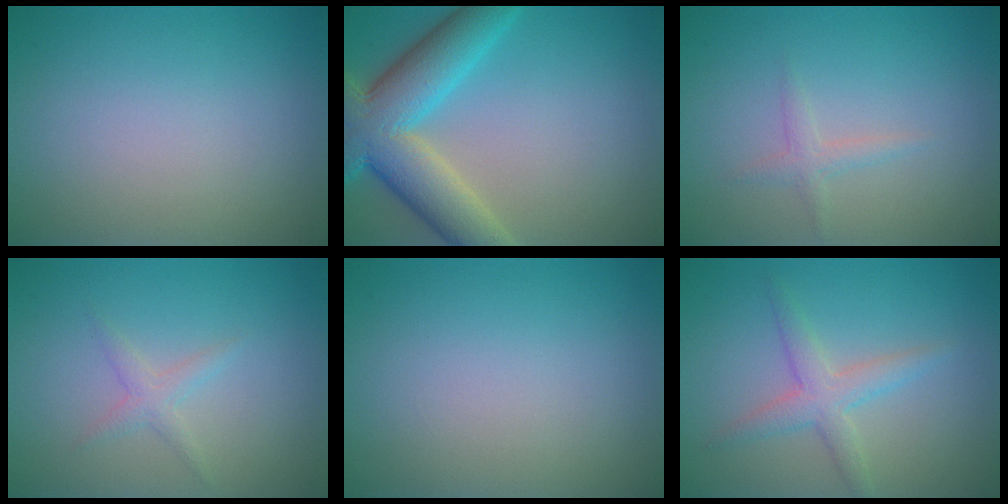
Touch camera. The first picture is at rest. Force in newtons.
{"total": 9.2, "press": 9.2, "slide": 0.5}
{"total": 1.2, "press": 1.2, "slide": 0.0}
{"total": 1.3, "press": 1.3, "slide": 0.1}
{"total": 0.0}
{"total": 2.8, "press": 2.8, "slide": 0.0}